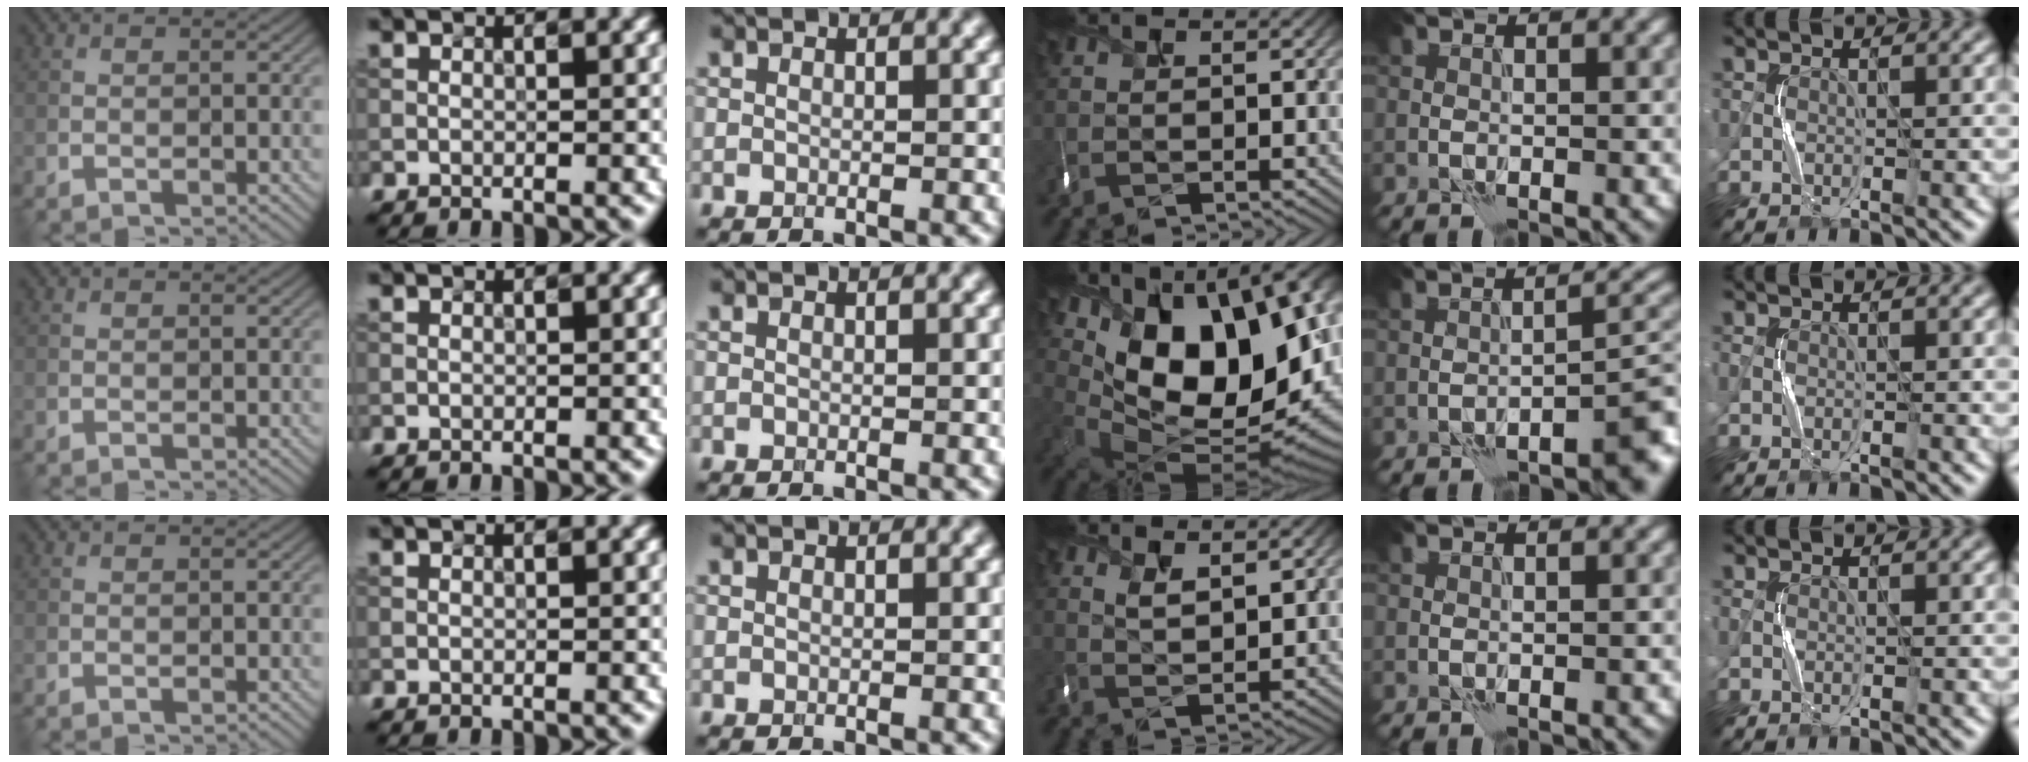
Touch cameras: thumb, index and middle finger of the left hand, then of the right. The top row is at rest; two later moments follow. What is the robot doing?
{"motion": "shake", "object": "tambourine"}